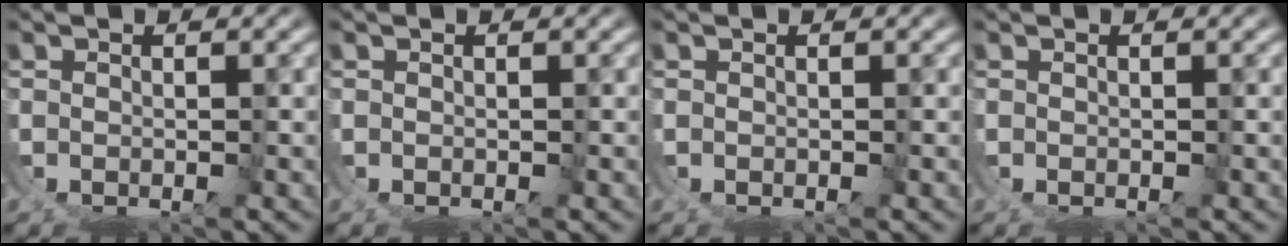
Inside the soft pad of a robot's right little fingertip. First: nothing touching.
{"total": 0.0}
{"total": 0.0}
{"total": 0.0}